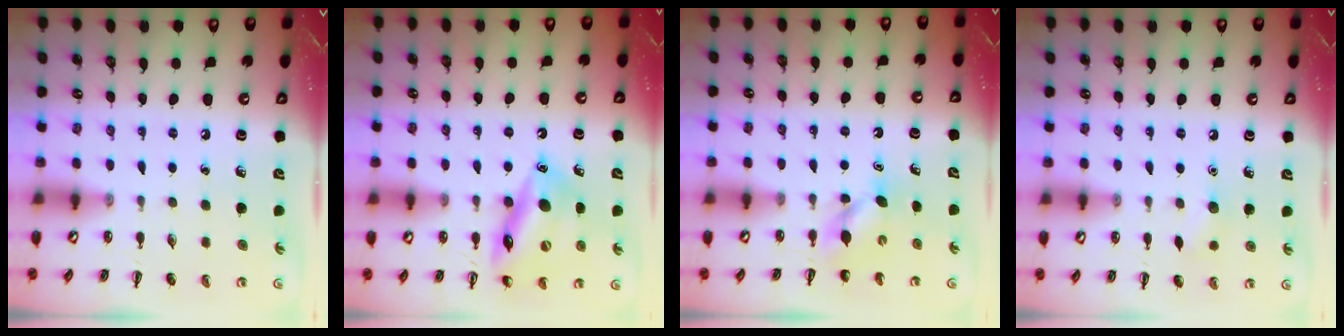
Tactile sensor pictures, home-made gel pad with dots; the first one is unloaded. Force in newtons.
{"total": 15.5, "press": 15.1, "slide": 3.6}
{"total": 4.4, "press": 4.3, "slide": 1.0}
{"total": 6.0, "press": 5.8, "slide": 1.7}